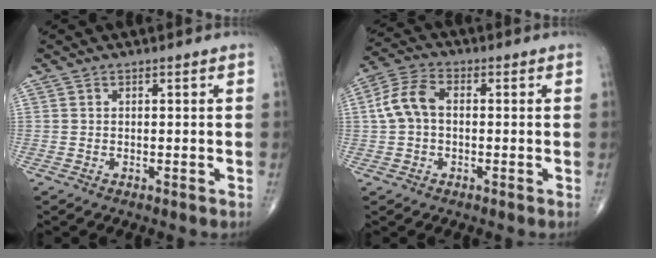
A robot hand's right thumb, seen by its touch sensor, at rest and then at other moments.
{"total": 7.2, "force": [0.2, 4.7, 5.4], "torque": [-0.111, 0.025, -0.005]}